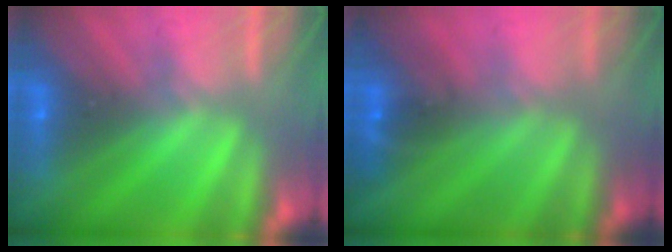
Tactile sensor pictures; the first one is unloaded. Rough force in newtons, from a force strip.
{"total": 1.3}